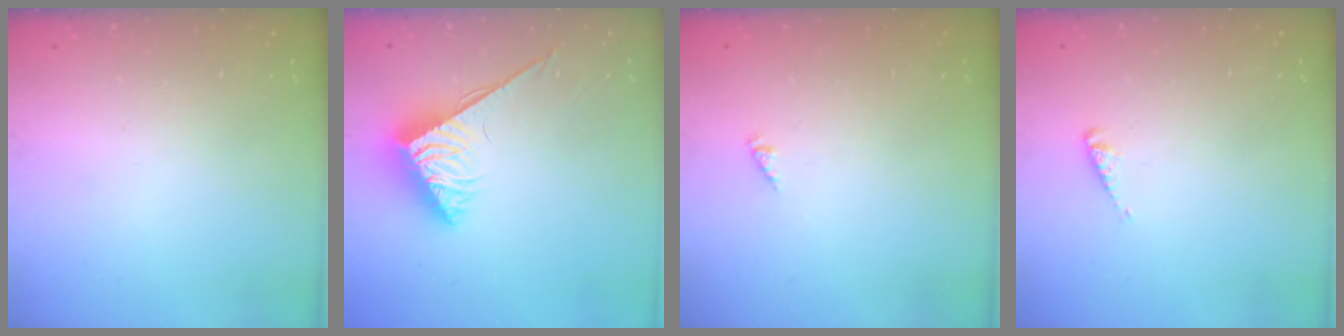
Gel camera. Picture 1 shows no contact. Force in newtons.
{"total": 4.0, "press": 3.9, "slide": 0.5}
{"total": 0.0}
{"total": 2.8, "press": 2.7, "slide": 0.3}